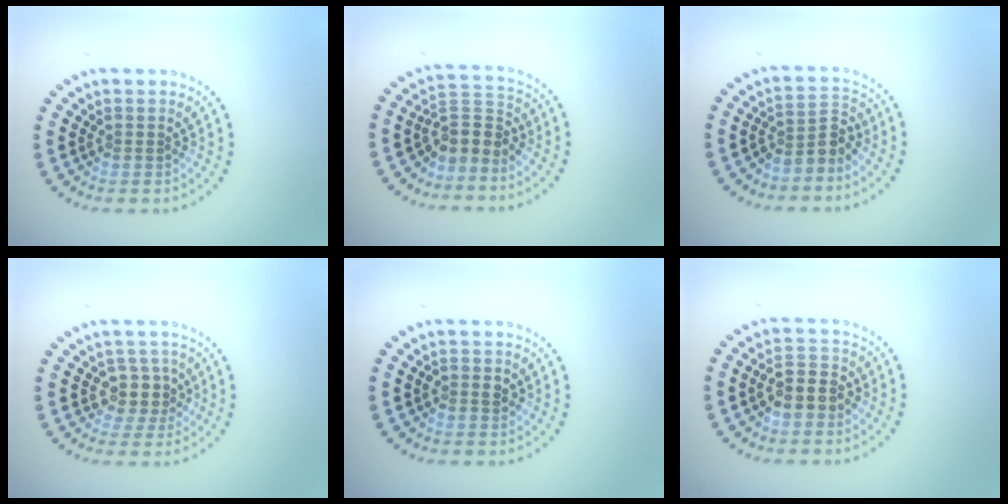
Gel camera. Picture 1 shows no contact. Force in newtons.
{"total": 3.1, "press": 2.4, "slide": 2.0}
{"total": 2.7, "press": 2.0, "slide": 1.8}
{"total": 2.6, "press": 2.1, "slide": 1.5}
{"total": 1.4, "press": 1.3, "slide": 0.2}
{"total": 3.1, "press": 3.1, "slide": 0.7}